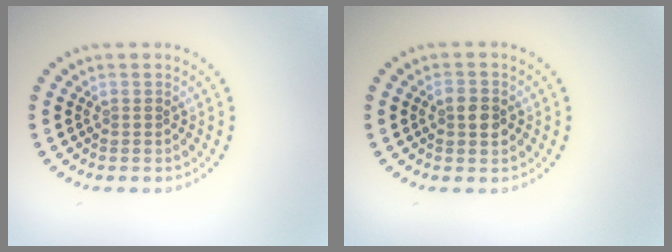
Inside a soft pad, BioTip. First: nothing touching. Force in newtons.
{"total": 2.5, "press": 2.5, "slide": 0.1}